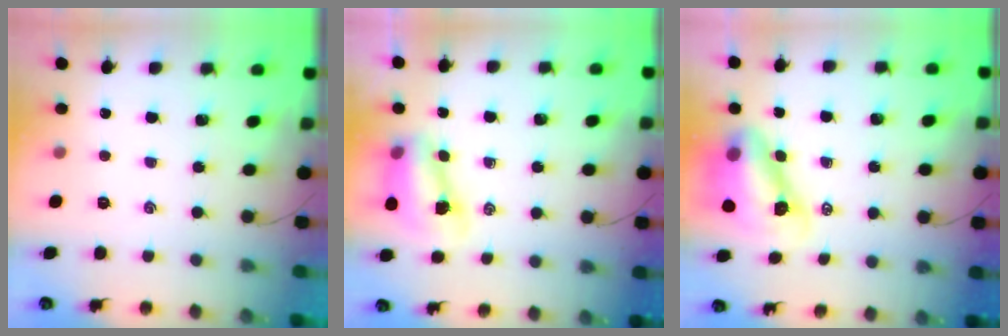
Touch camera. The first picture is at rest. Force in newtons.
{"total": 7.7, "press": 7.6, "slide": 1.3}
{"total": 9.3, "press": 8.9, "slide": 3.0}